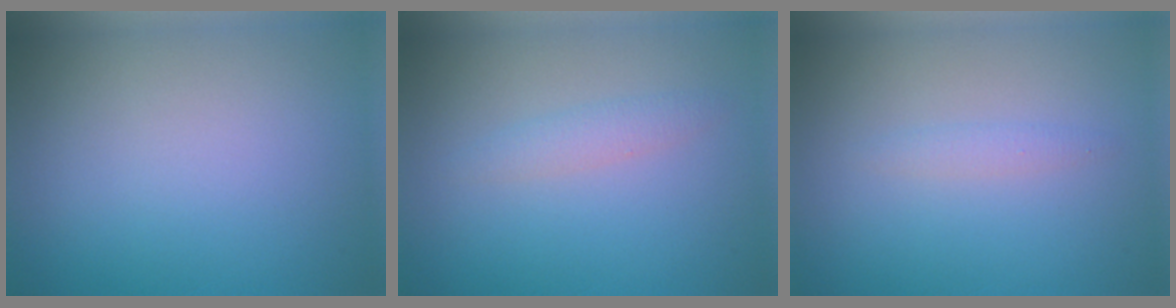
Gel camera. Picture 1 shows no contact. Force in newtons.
{"total": 1.4, "press": 1.4, "slide": 0.0}
{"total": 1.0, "press": 1.0, "slide": 0.0}